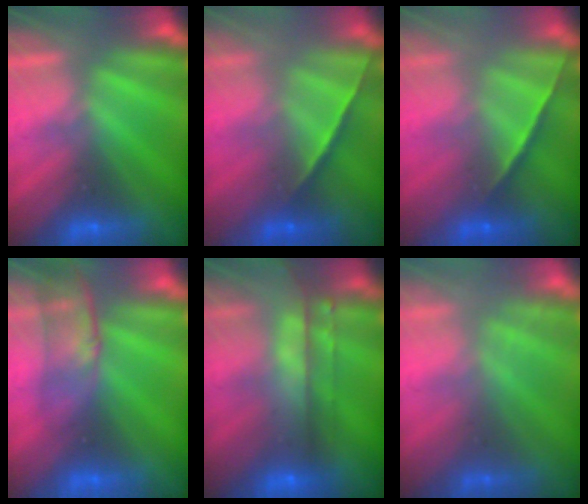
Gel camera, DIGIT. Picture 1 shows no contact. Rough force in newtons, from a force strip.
{"total": 1.1}
{"total": 1.1}
{"total": 3.0}
{"total": 7.6}
{"total": 2.3}